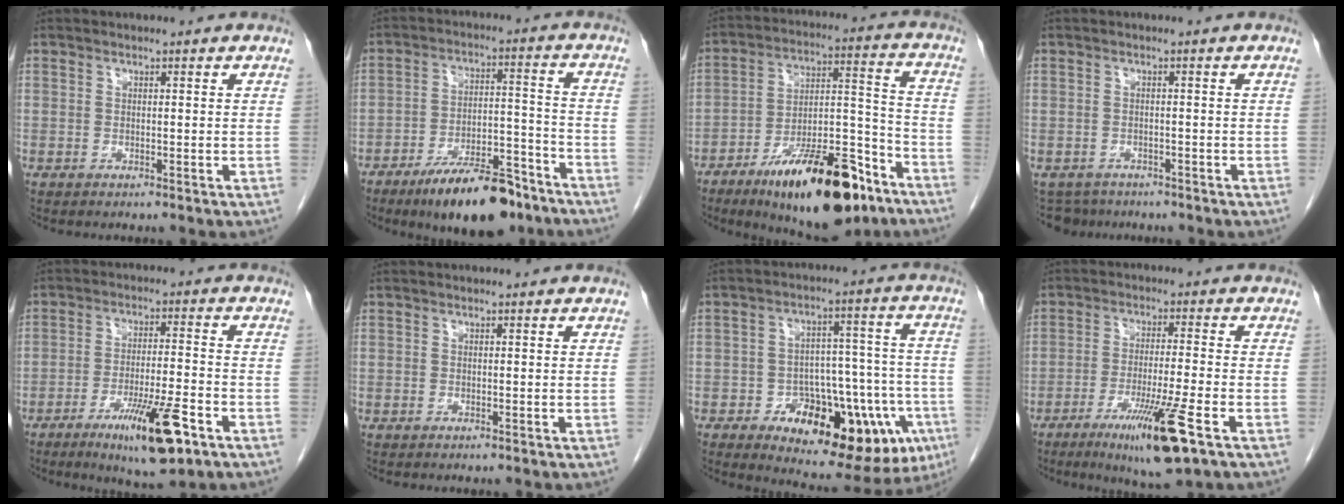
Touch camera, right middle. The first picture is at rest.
{"total": 13.7, "force": [-10.1, 4.0, 8.4], "torque": [-0.123, 0.015, -0.163]}
{"total": 20.9, "force": [-13.6, 5.7, 14.9], "torque": [-0.200, 0.020, -0.216]}
{"total": 3.8, "force": [-3.2, 2.0, -0.3], "torque": [0.006, -0.002, -0.052]}
{"total": 10.9, "force": [-6.0, 1.3, 9.0], "torque": [-0.150, -0.018, -0.095]}
{"total": 0.0}
{"total": 19.8, "force": [-8.9, 8.0, 15.8], "torque": [-0.159, 0.029, -0.108]}
{"total": 10.9, "force": [-5.7, -0.1, 9.3], "torque": [-0.164, -0.030, -0.092]}